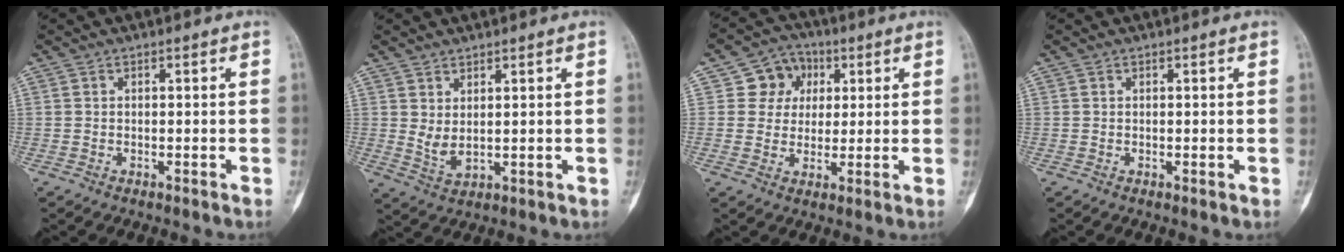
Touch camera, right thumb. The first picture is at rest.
{"total": 3.6, "force": [1.4, 1.6, 3.0], "torque": [-0.055, -0.016, 0.036]}
{"total": 7.7, "force": [2.4, 6.9, 2.4], "torque": [0.004, 0.002, 0.034]}
{"total": 0.0}